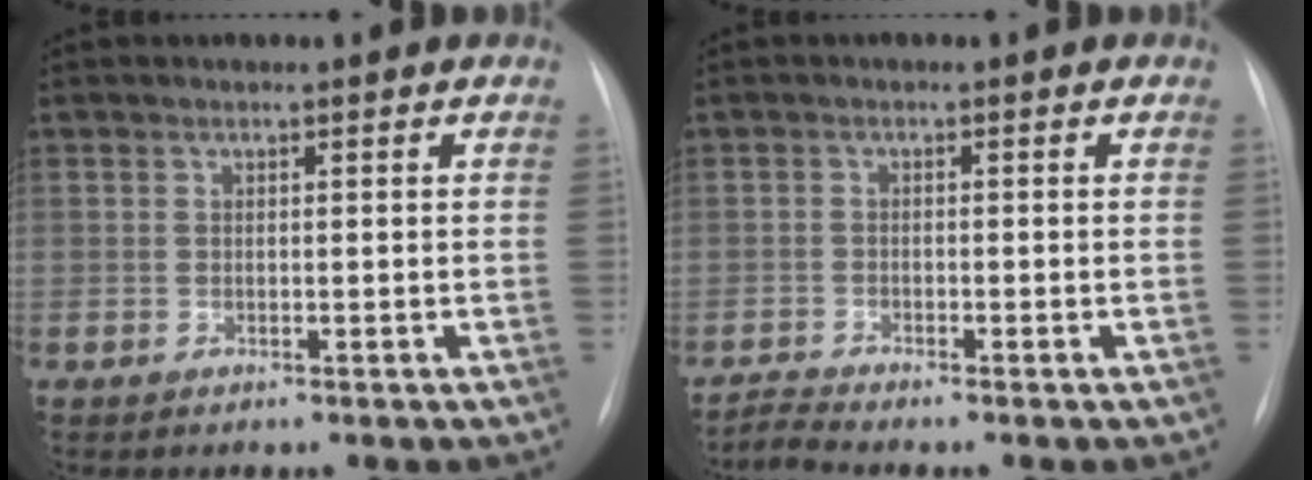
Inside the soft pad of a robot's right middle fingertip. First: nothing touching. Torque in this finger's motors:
{"motor_torque": [-0.17, -0.11, -0.05, 0.01]}